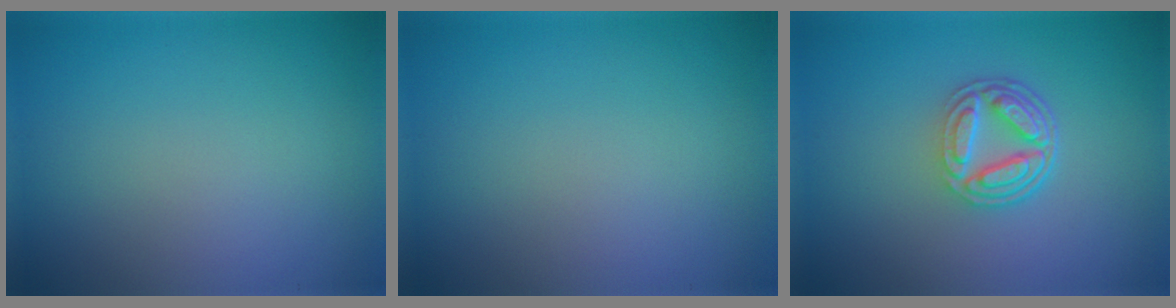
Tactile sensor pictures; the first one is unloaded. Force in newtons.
{"total": 0.0}
{"total": 4.9, "press": 3.5, "slide": 3.4}